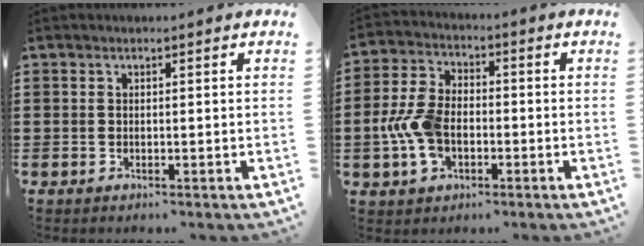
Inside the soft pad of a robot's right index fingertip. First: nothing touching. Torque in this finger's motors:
{"motor_torque": [1.39, -0.75, 0.82, 0.21]}